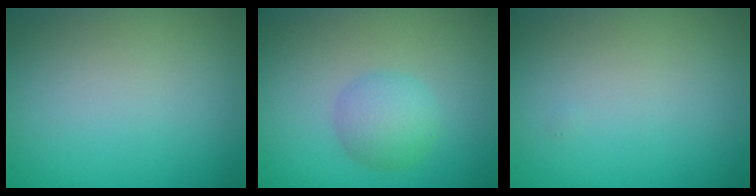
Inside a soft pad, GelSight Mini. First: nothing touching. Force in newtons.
{"total": 2.8, "press": 2.8, "slide": 0.1}
{"total": 0.0}